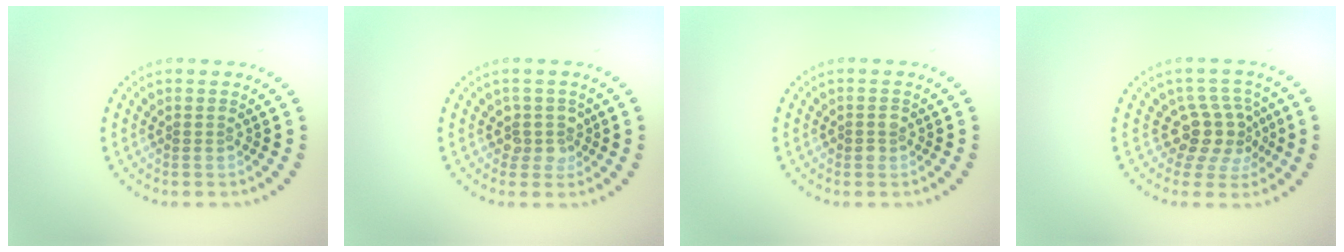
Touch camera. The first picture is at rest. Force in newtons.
{"total": 2.0, "press": 1.6, "slide": 1.2}
{"total": 1.2, "press": 1.1, "slide": 0.5}
{"total": 3.7, "press": 2.9, "slide": 2.2}